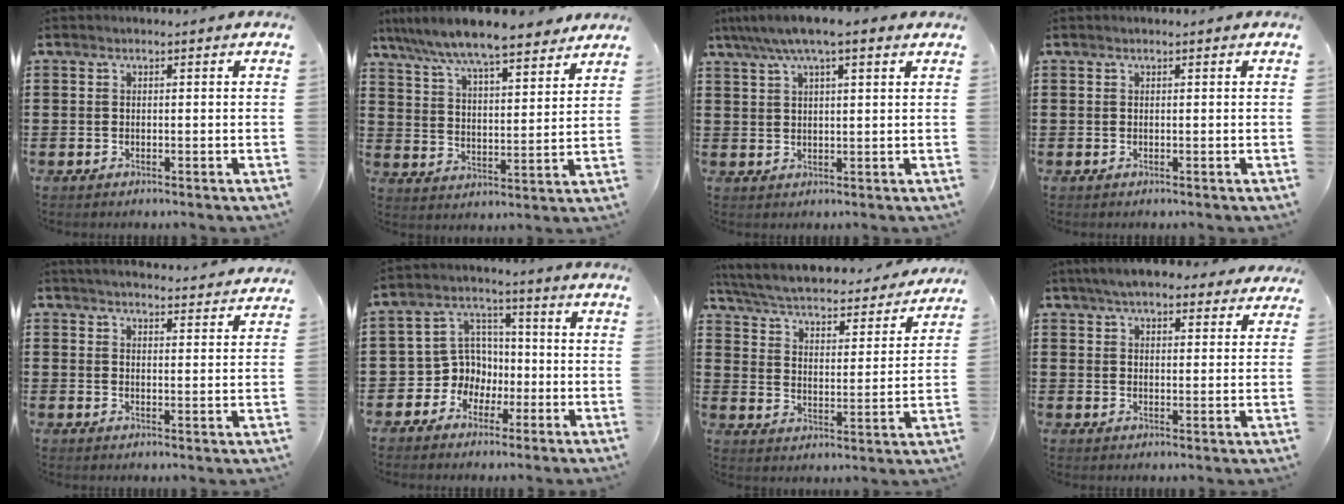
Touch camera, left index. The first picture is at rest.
{"total": 7.9, "force": [7.3, 0.5, 3.1], "torque": [-0.090, -0.038, 0.127]}
{"total": 5.6, "force": [3.8, 0.9, 4.1], "torque": [-0.086, 0.001, 0.066]}
{"total": 0.0}
{"total": 3.5, "force": [3.5, -0.5, 0.3], "torque": [-0.017, -0.020, 0.061]}
{"total": 6.9, "force": [-1.2, 6.6, 1.6], "torque": [-0.069, 0.000, -0.025]}
{"total": 4.0, "force": [3.7, 0.4, 1.4], "torque": [-0.048, -0.031, 0.054]}
{"total": 5.8, "force": [5.2, 1.1, 2.3], "torque": [-0.059, -0.006, 0.096]}